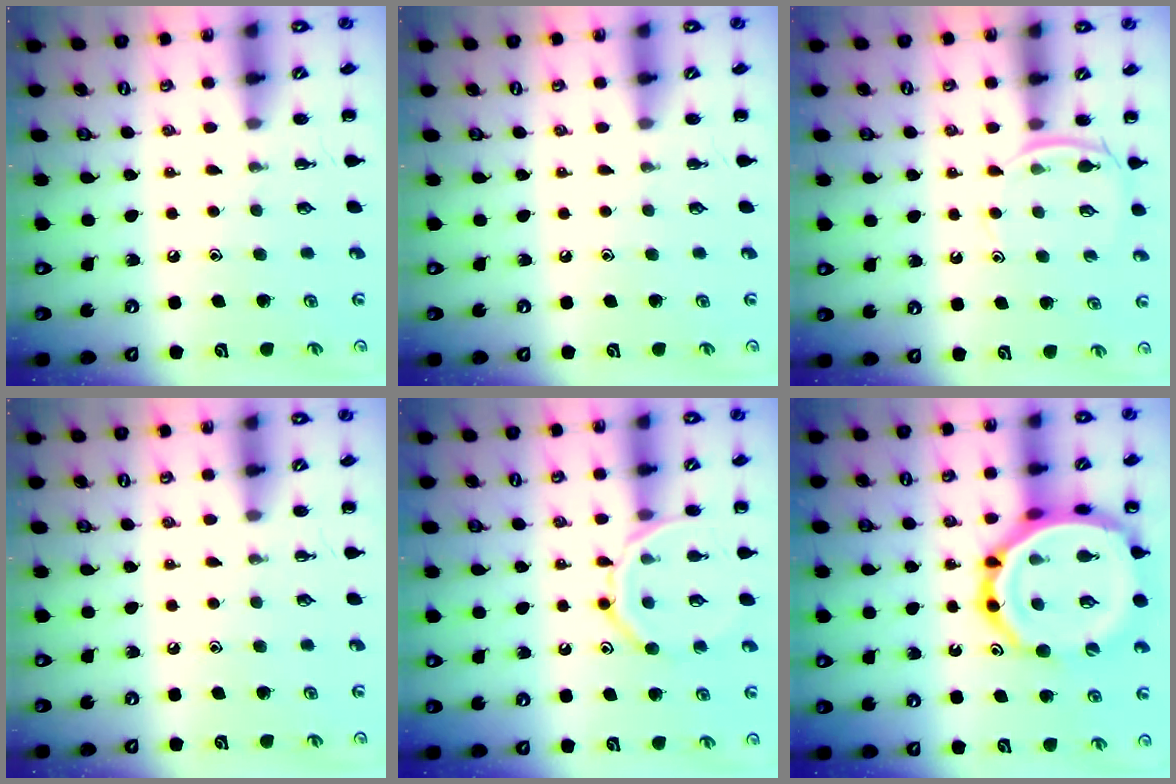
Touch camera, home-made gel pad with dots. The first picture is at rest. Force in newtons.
{"total": 0.0}
{"total": 4.0, "press": 3.7, "slide": 1.5}
{"total": 0.0}
{"total": 13.5, "press": 13.4, "slide": 1.4}
{"total": 21.2, "press": 20.9, "slide": 3.5}